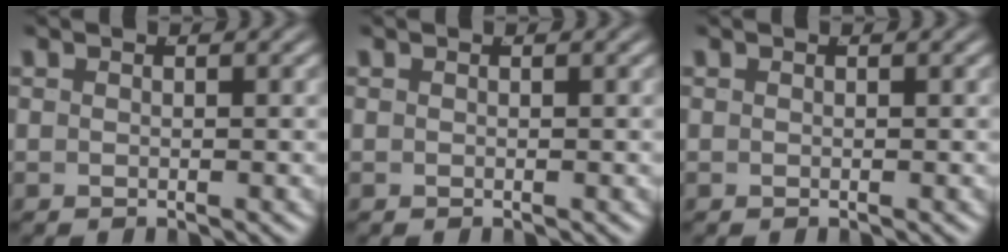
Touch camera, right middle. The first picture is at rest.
{"total": 0.0}
{"total": 0.0}